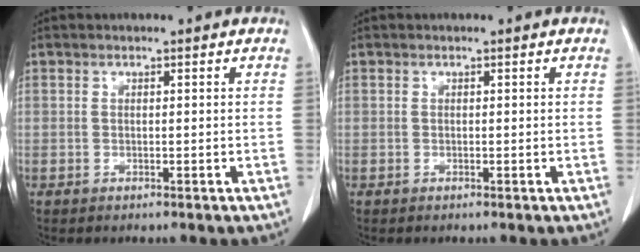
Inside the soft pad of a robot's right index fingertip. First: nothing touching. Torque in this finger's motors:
{"motor_torque": [-0.09, -0.04, -0.11, -0.01]}